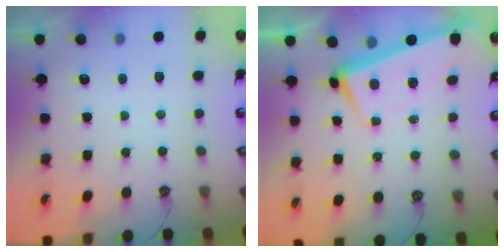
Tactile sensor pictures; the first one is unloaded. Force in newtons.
{"total": 2.2, "press": 2.1, "slide": 0.7}